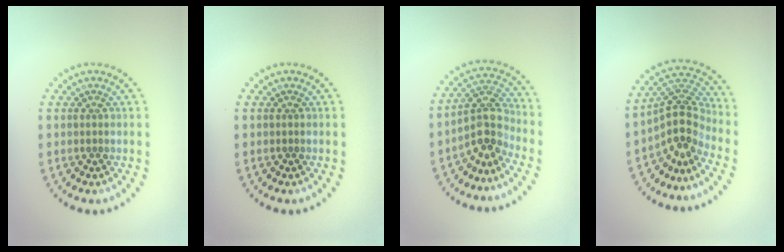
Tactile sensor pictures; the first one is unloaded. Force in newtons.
{"total": 0.0}
{"total": 3.6, "press": 2.8, "slide": 2.3}
{"total": 3.9, "press": 2.7, "slide": 2.7}